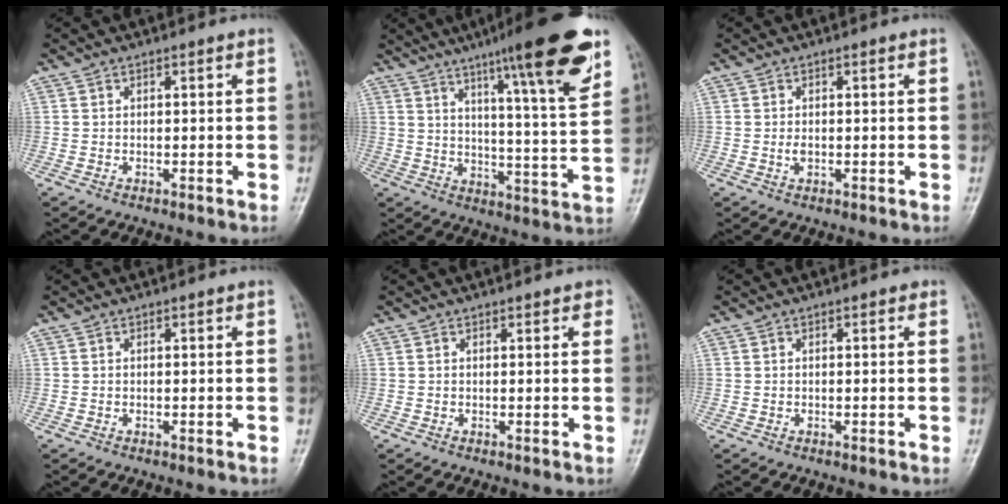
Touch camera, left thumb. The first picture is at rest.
{"total": 19.4, "force": [11.8, 2.1, 15.2], "torque": [-0.201, -0.052, 0.171]}
{"total": 1.4, "force": [0.0, 0.7, 1.2], "torque": [-0.018, -0.001, 0.002]}
{"total": 0.0}
{"total": 1.3, "force": [0.9, 0.7, 0.8], "torque": [-0.001, -0.001, 0.006]}
{"total": 0.0}